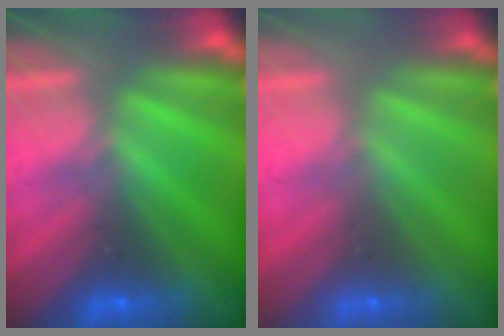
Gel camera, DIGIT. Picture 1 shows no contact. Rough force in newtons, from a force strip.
{"total": 2.9}